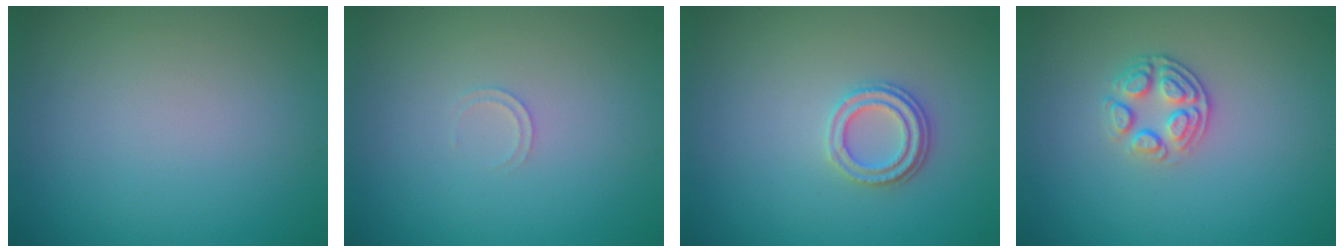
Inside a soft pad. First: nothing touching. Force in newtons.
{"total": 0.7, "press": 0.7, "slide": 0.1}
{"total": 2.3, "press": 2.1, "slide": 1.0}
{"total": 2.7, "press": 2.4, "slide": 1.2}